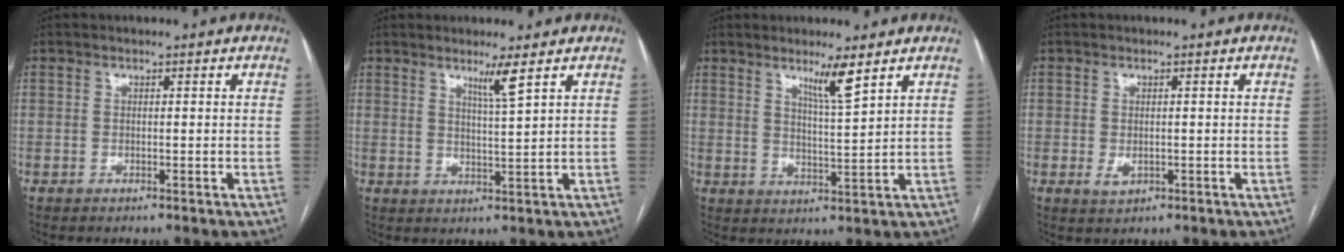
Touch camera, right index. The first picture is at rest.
{"total": 3.4, "force": [2.3, -1.1, 2.3], "torque": [-0.044, -0.014, 0.045]}
{"total": 4.9, "force": [3.4, -0.7, 3.4], "torque": [-0.060, -0.015, 0.061]}
{"total": 1.6, "force": [-0.3, 1.1, 1.1], "torque": [-0.018, -0.003, 0.001]}